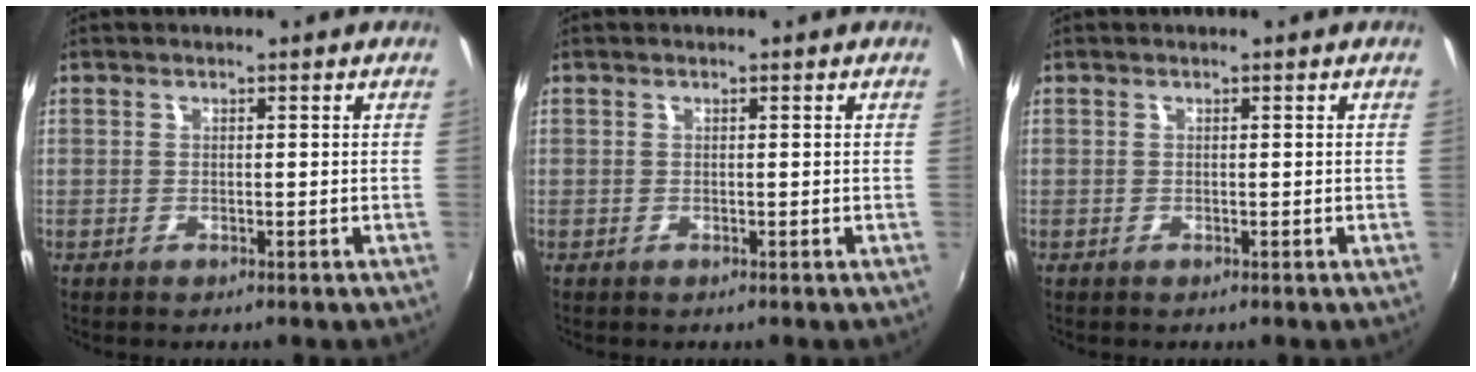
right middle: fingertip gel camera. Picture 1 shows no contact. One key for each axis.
{"total": 0.0}
{"total": 0.0}